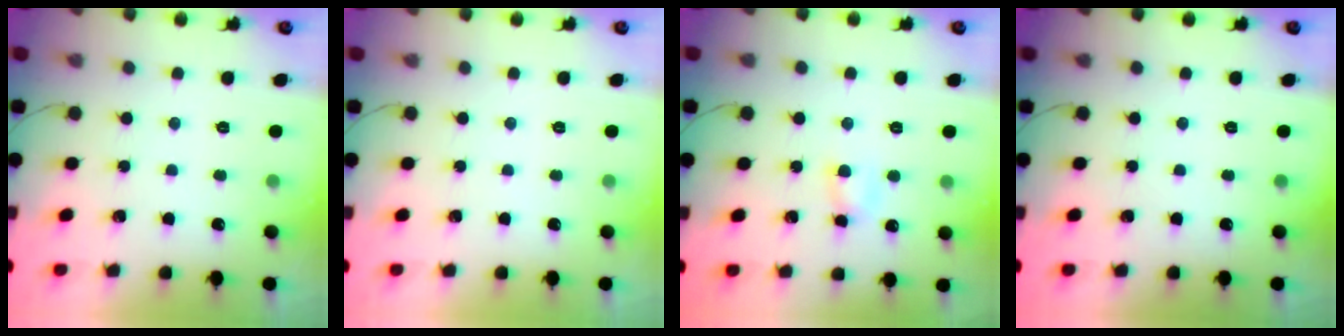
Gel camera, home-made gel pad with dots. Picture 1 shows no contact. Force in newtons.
{"total": 0.0}
{"total": 4.0, "press": 3.9, "slide": 1.1}
{"total": 0.0}